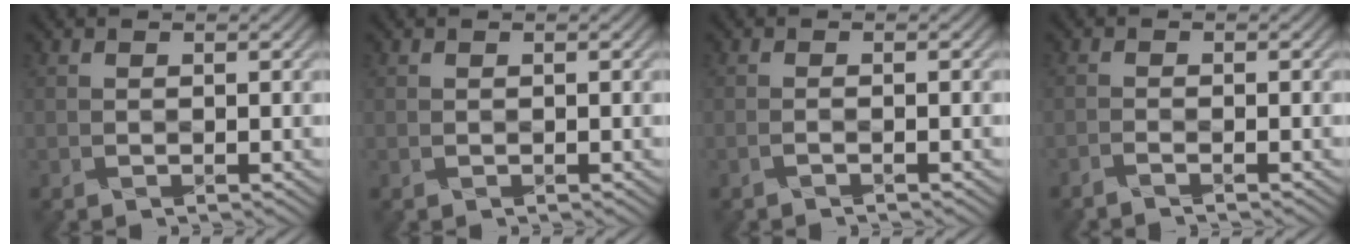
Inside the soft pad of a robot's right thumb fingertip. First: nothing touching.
{"total": 0.0}
{"total": 0.8, "force": [-0.6, 0.0, 0.5], "torque": [-0.004, 0.006, -0.019]}
{"total": 1.2, "force": [-1.1, 0.1, 0.6], "torque": [-0.003, 0.005, -0.031]}